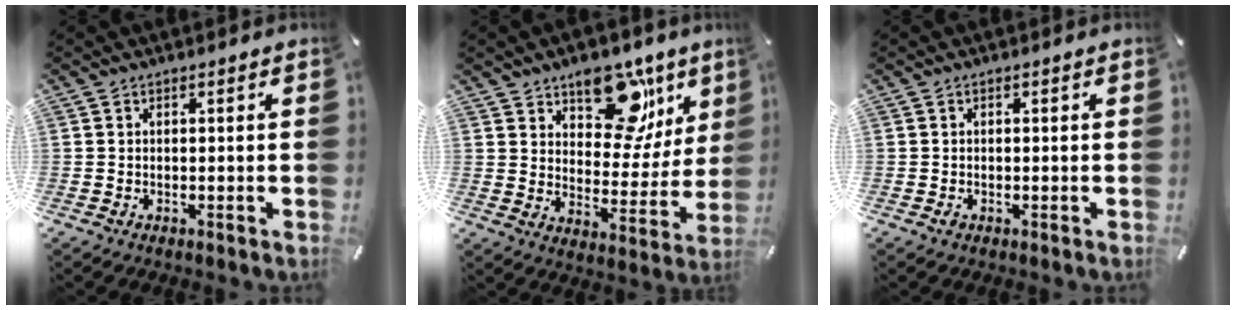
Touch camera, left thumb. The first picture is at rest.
{"total": 17.1, "force": [11.1, 10.2, 8.1], "torque": [-0.094, -0.080, 0.193]}
{"total": 0.6, "force": [-0.2, 0.5, 0.3], "torque": [-0.004, 0.002, -0.005]}